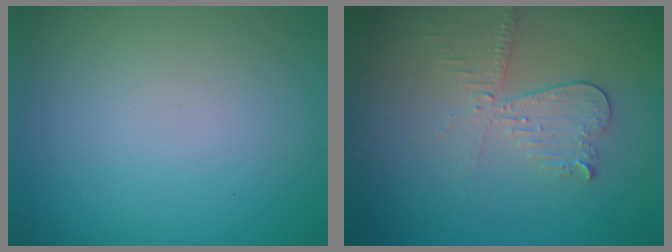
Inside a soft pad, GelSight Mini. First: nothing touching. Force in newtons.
{"total": 3.0, "press": 2.7, "slide": 1.4}